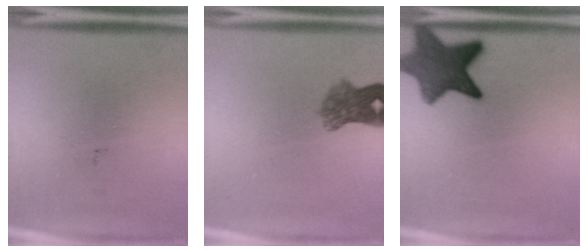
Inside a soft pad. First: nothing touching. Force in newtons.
{"total": 5.4}
{"total": 11.3}